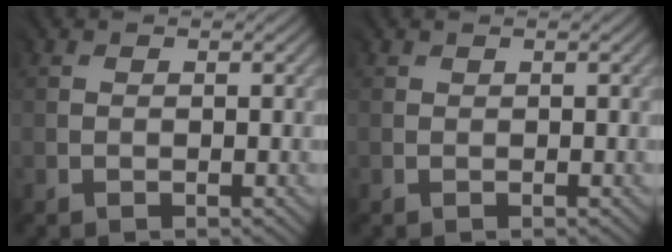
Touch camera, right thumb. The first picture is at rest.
{"total": 0.0}